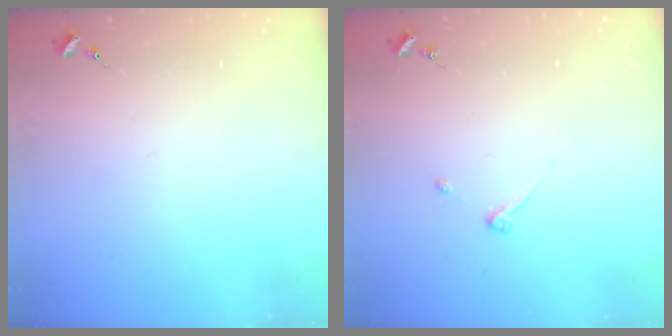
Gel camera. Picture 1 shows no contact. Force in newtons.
{"total": 3.2, "press": 3.2, "slide": 0.5}